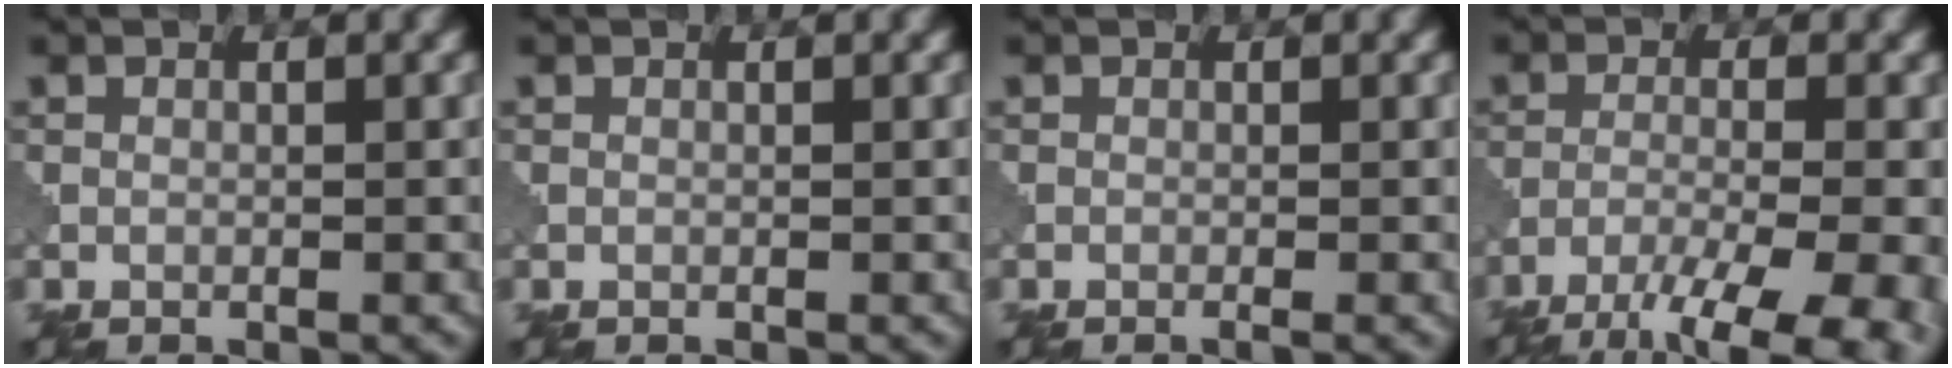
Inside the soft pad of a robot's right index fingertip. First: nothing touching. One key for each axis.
{"total": 0.0}
{"total": 0.7, "fx": -0.3, "fy": 0.1, "fz": 0.6, "tx": -0.007, "ty": -0.005, "tz": -0.009}
{"total": 11.4, "fx": -8.3, "fy": 3.2, "fz": 7.1, "tx": -0.126, "ty": -0.033, "tz": -0.110}